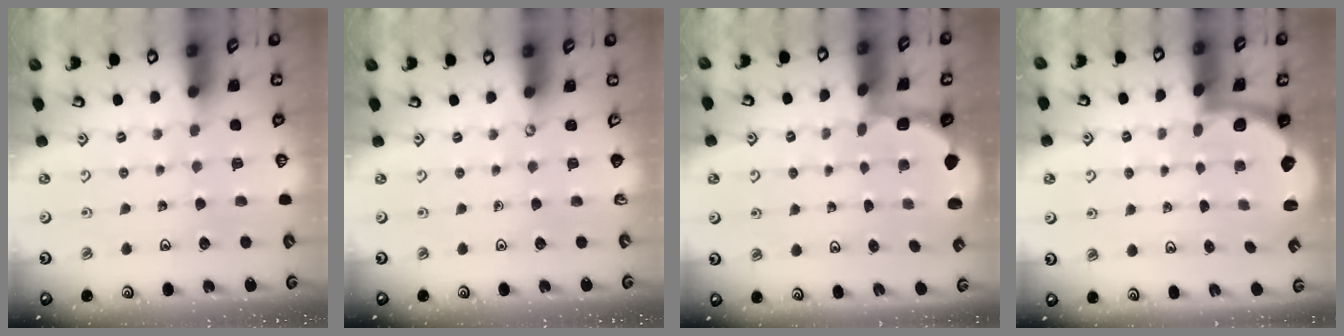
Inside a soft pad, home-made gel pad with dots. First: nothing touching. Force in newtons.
{"total": 0.0}
{"total": 1.9, "press": 1.8, "slide": 0.7}
{"total": 2.4, "press": 1.9, "slide": 1.4}